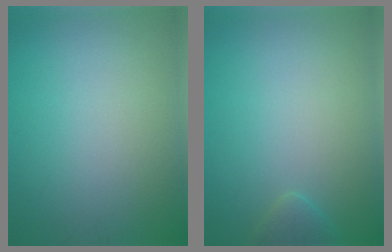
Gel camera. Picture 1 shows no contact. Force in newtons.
{"total": 1.5, "press": 1.5, "slide": 0.1}